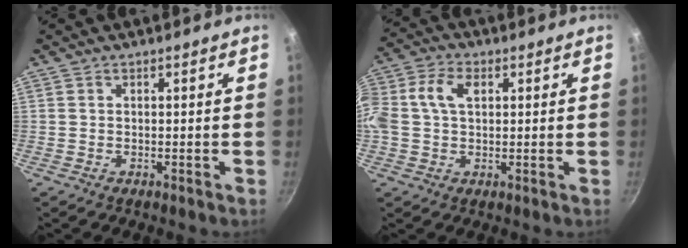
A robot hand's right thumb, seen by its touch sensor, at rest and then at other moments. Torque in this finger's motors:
{"motor_torque": [0.62, 1.44, 0.86, -0.59, 0.29]}